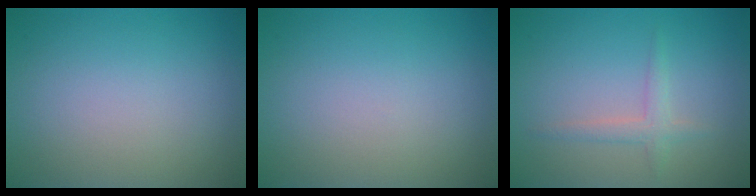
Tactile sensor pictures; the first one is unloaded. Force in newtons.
{"total": 0.0}
{"total": 1.5, "press": 1.5, "slide": 0.1}